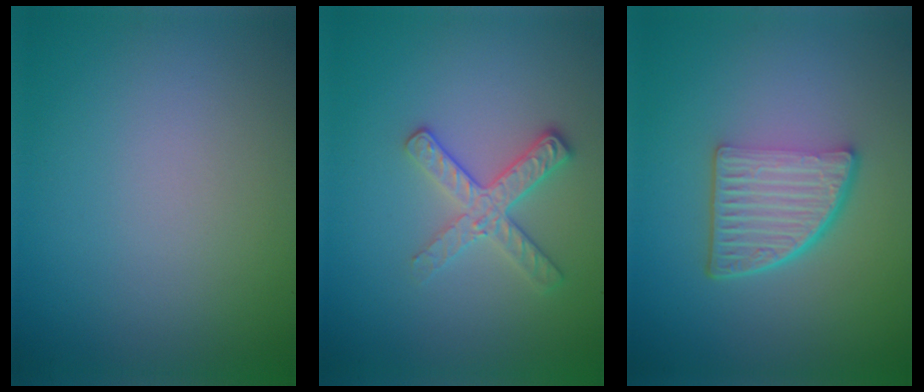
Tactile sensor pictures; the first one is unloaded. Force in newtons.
{"total": 2.8, "press": 2.6, "slide": 1.0}
{"total": 5.6, "press": 3.8, "slide": 4.1}